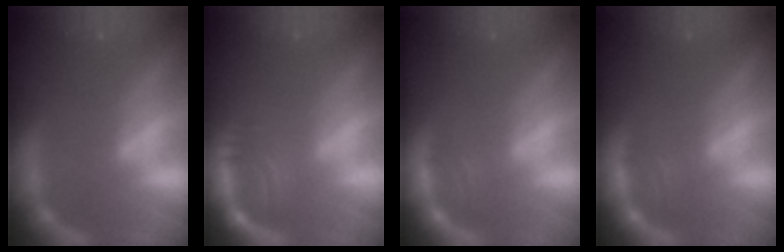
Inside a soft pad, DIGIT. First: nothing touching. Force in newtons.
{"total": 4.5}
{"total": 2.0}
{"total": 2.0}